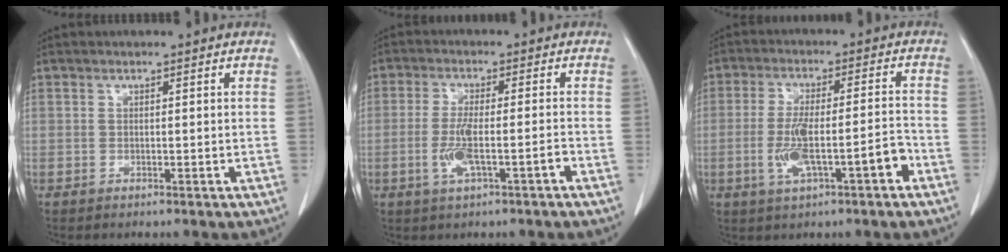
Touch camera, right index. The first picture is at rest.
{"total": 5.9, "force": [-2.3, 0.9, 5.4], "torque": [-0.106, 0.001, -0.039]}
{"total": 9.2, "force": [-3.4, 1.7, 8.4], "torque": [-0.155, 0.014, -0.052]}